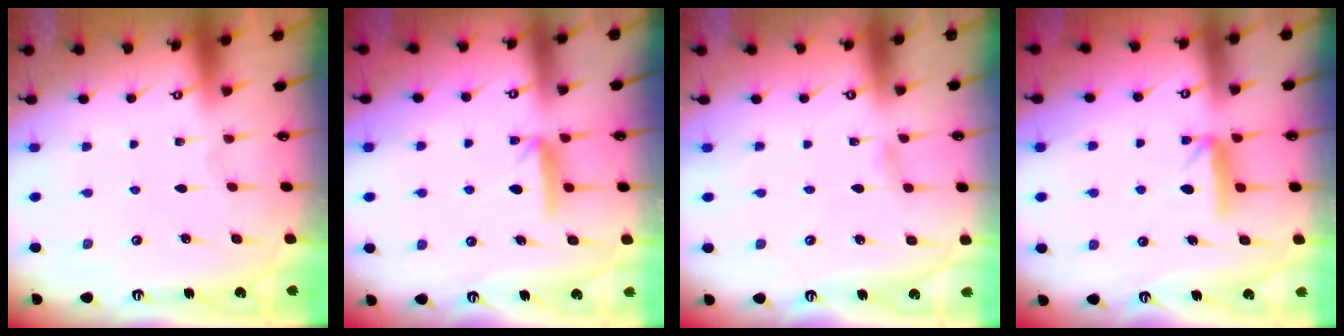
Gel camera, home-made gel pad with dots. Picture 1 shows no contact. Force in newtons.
{"total": 6.3, "press": 6.3, "slide": 0.7}
{"total": 2.9, "press": 2.9, "slide": 0.3}
{"total": 7.5, "press": 7.5, "slide": 0.4}